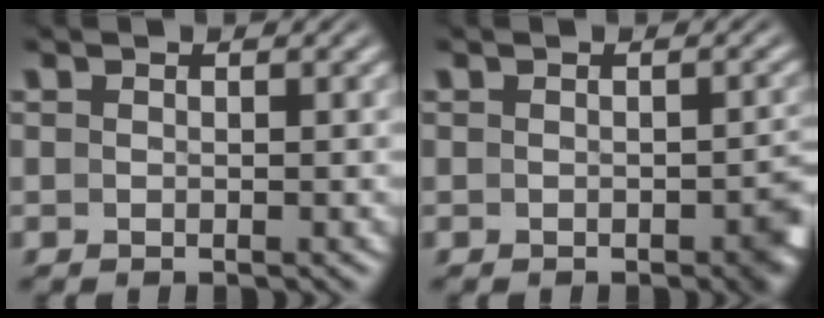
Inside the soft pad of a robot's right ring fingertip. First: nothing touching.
{"total": 2.3, "force": [-1.1, 1.0, 1.8], "torque": [-0.017, -0.003, -0.017]}